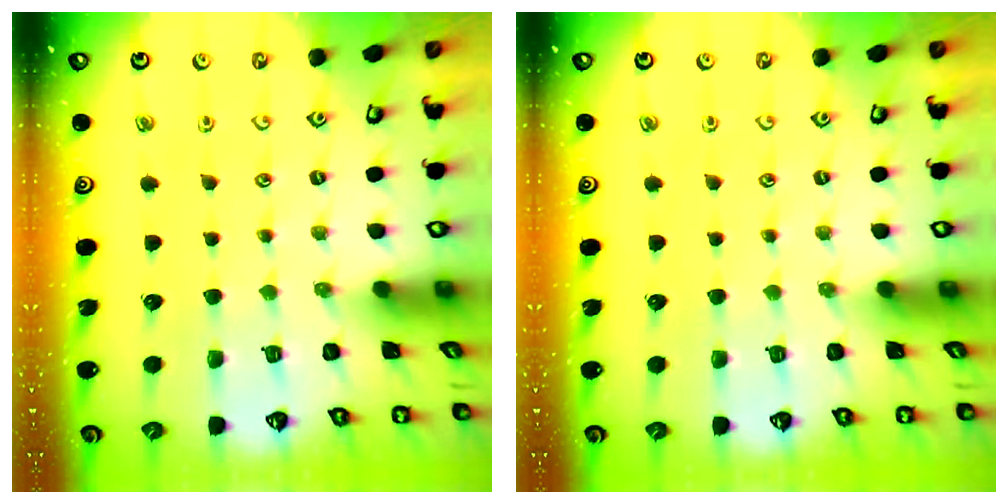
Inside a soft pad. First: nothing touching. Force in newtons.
{"total": 0.0}